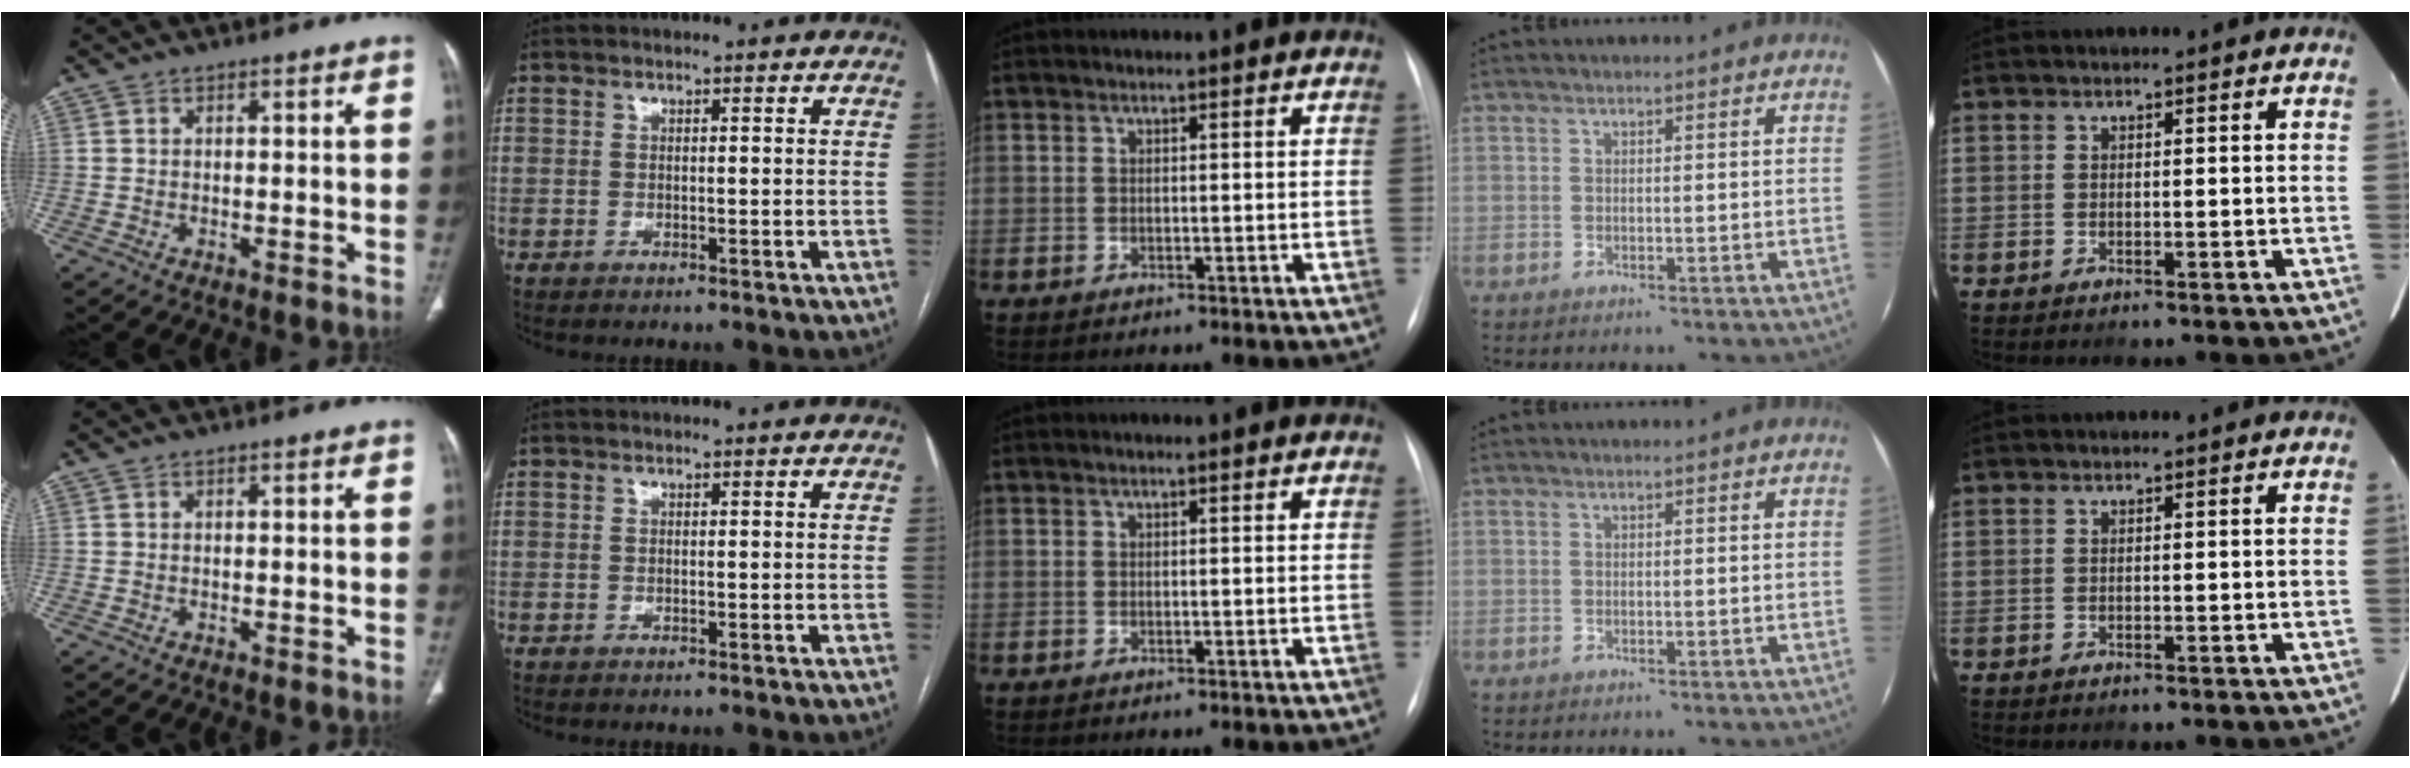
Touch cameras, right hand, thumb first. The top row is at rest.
{}